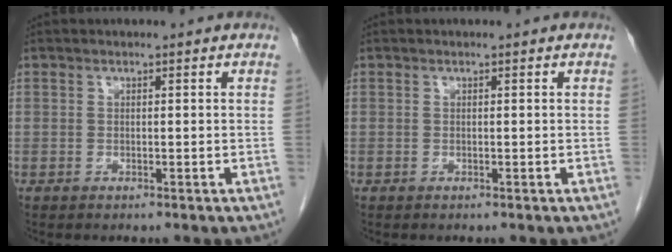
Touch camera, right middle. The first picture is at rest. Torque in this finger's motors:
{"motor_torque": [0.00, 0.00, 0.00, 0.00]}